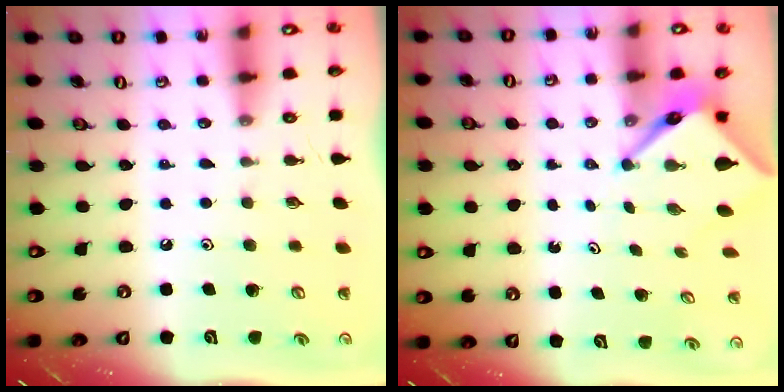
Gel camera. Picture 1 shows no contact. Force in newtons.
{"total": 4.3, "press": 4.3, "slide": 0.2}